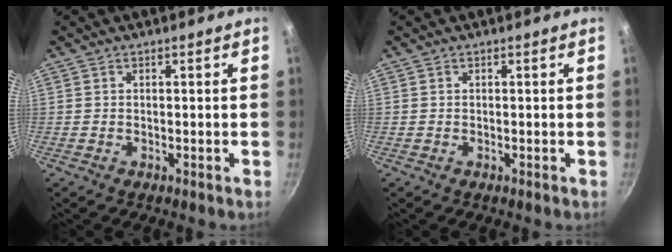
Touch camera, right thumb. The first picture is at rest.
{"total": 0.0}